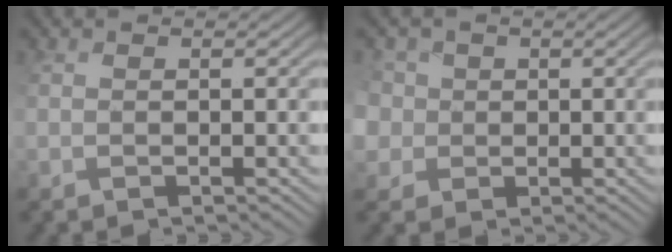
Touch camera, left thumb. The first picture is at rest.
{"total": 6.4, "force": [1.5, 5.9, 2.1], "torque": [-0.081, 0.022, -0.005]}